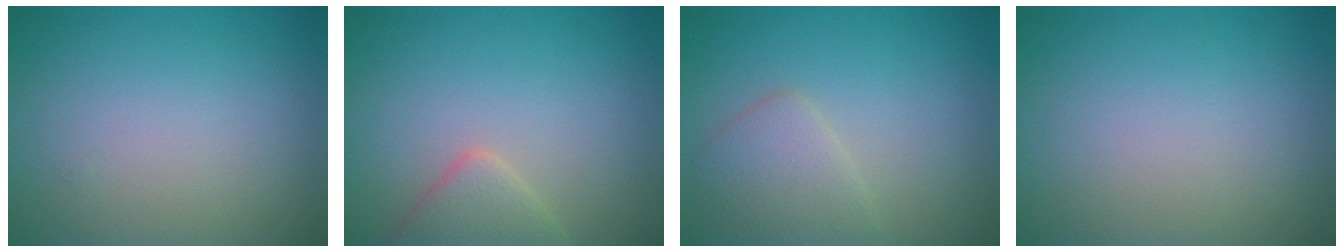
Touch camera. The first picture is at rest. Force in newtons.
{"total": 2.8, "press": 2.8, "slide": 0.1}
{"total": 2.8, "press": 2.8, "slide": 0.2}
{"total": 0.0}